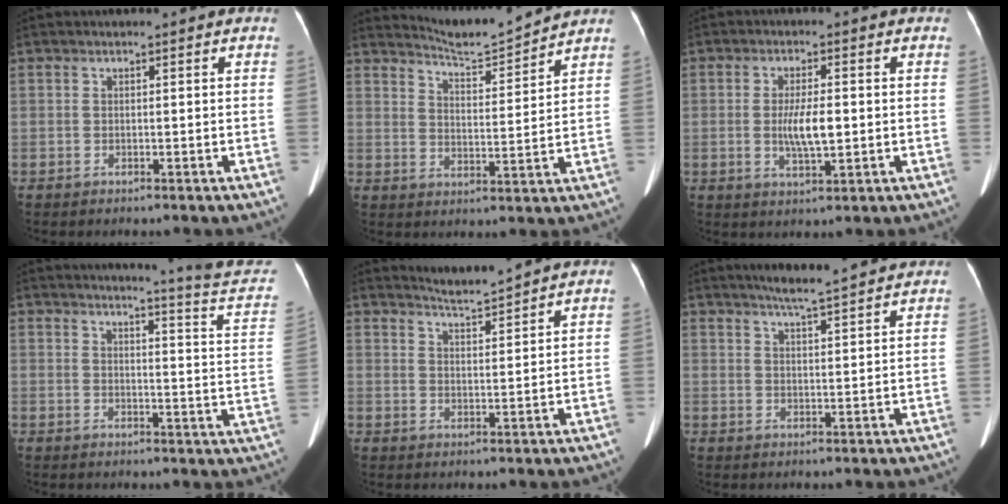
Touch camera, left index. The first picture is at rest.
{"total": 7.9, "force": [7.8, -0.9, 0.5], "torque": [-0.024, -0.012, 0.131]}
{"total": 5.3, "force": [-0.3, 1.1, 5.1], "torque": [-0.100, -0.005, -0.003]}
{"total": 14.3, "force": [13.8, -2.5, 2.5], "torque": [-0.040, -0.115, 0.142]}
{"total": 4.3, "force": [4.2, -1.0, 0.4], "torque": [-0.016, -0.006, 0.074]}
{"total": 8.6, "force": [7.6, 0.0, 4.0], "torque": [-0.066, 0.016, 0.106]}